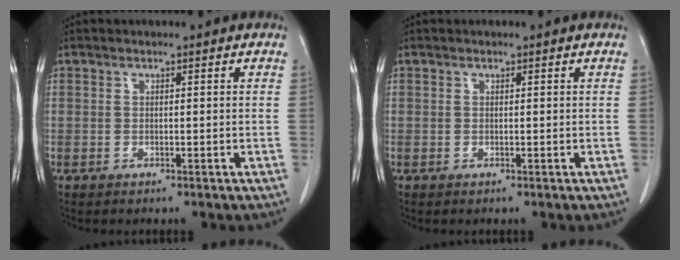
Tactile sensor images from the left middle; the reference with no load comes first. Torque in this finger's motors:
{"motor_torque": [-0.17, 0.21, -0.04, 0.00]}